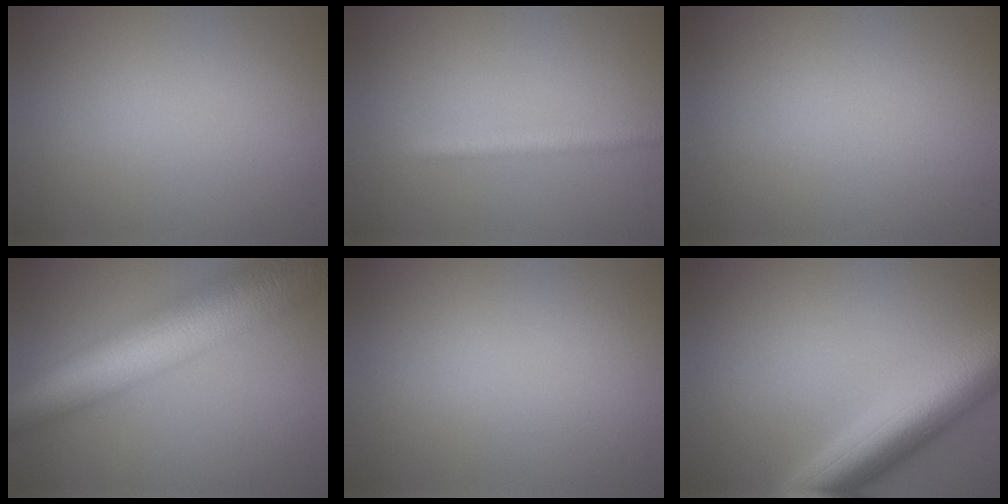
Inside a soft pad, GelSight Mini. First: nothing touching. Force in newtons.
{"total": 2.2, "press": 2.1, "slide": 0.1}
{"total": 0.0}
{"total": 12.8, "press": 12.8, "slide": 0.2}
{"total": 0.0}
{"total": 8.2, "press": 8.2, "slide": 0.3}